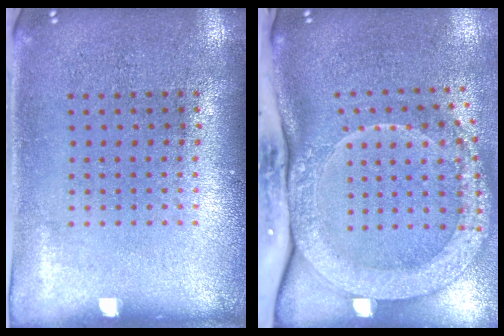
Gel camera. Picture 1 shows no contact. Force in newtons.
{"total": 3.3, "press": 2.4, "slide": 2.3}